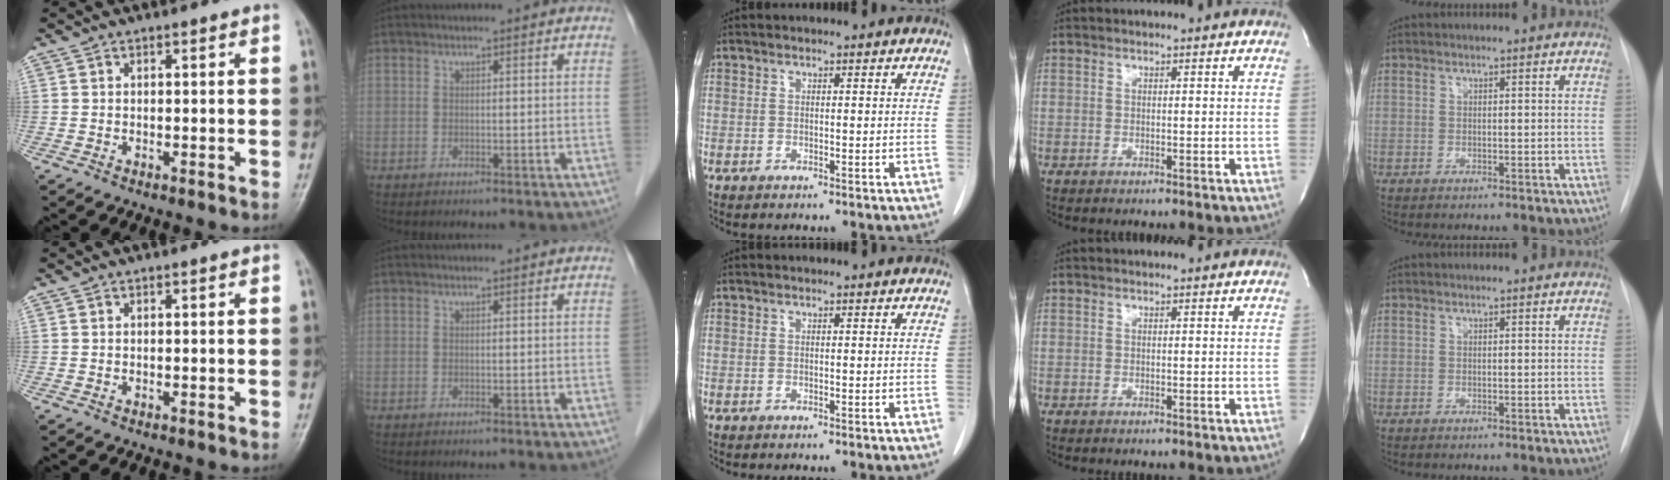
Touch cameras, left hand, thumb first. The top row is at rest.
{}